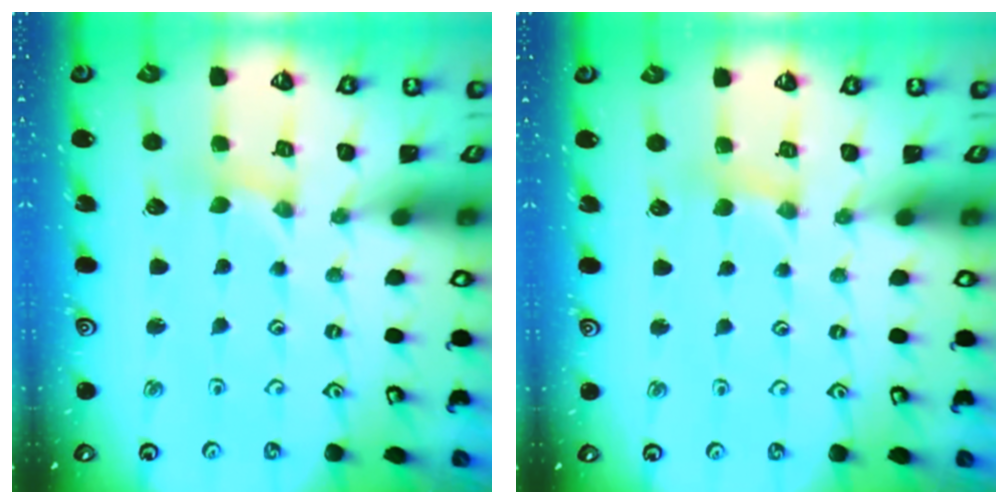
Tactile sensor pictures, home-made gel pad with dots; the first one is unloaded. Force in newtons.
{"total": 2.7, "press": 2.7, "slide": 0.4}